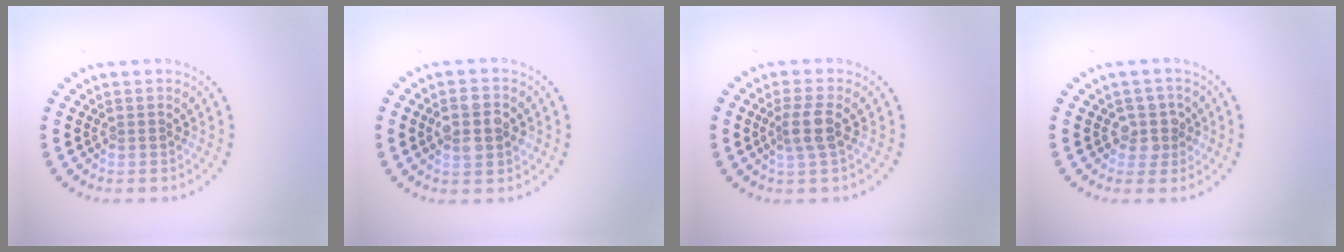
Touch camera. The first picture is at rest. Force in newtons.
{"total": 4.0, "press": 4.0, "slide": 0.2}
{"total": 2.4, "press": 2.0, "slide": 1.3}
{"total": 2.3, "press": 1.9, "slide": 1.3}